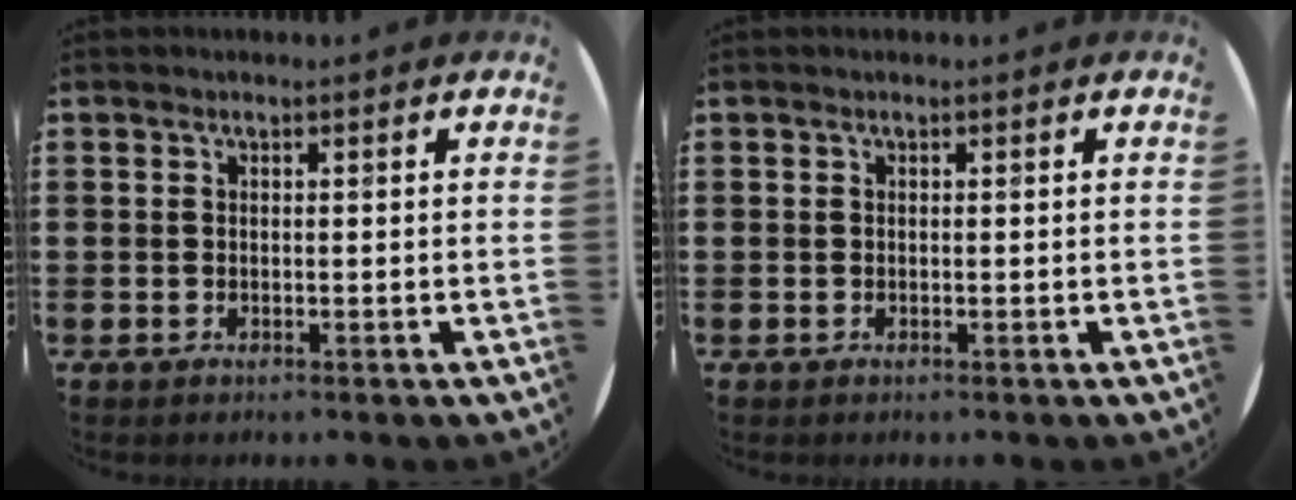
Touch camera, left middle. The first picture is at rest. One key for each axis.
{"total": 0.0}